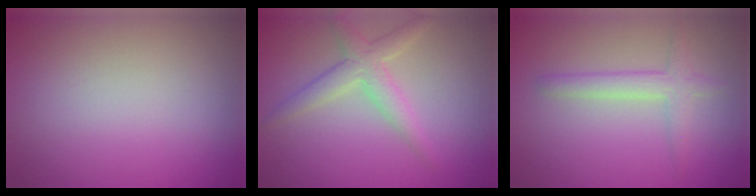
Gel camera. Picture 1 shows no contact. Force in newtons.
{"total": 3.0, "press": 3.0, "slide": 0.3}
{"total": 2.4, "press": 2.4, "slide": 0.0}